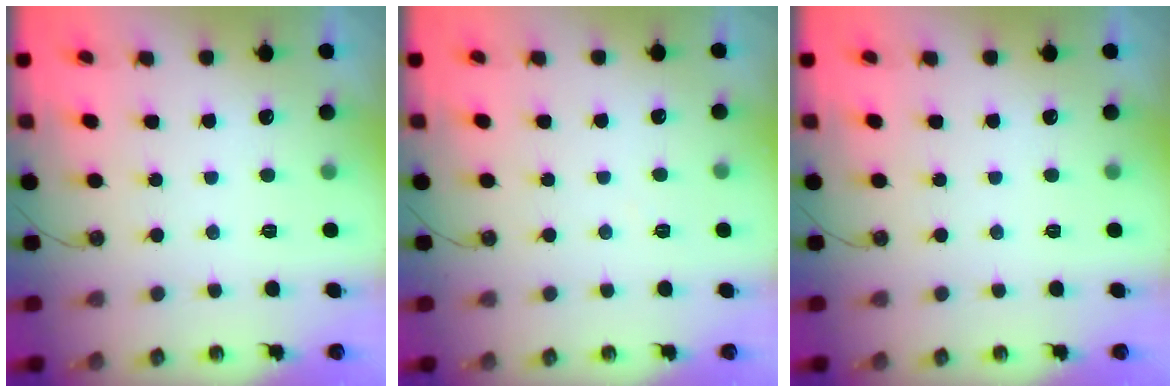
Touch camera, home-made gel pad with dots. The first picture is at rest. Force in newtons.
{"total": 3.0, "press": 2.9, "slide": 0.6}
{"total": 0.0}